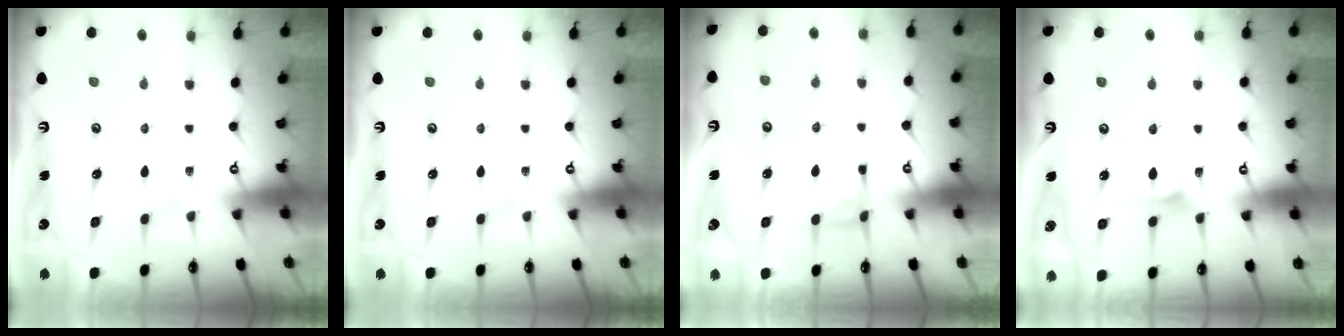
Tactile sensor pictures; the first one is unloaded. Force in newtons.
{"total": 0.0}
{"total": 4.5, "press": 4.5, "slide": 0.7}
{"total": 5.5, "press": 5.5, "slide": 0.7}